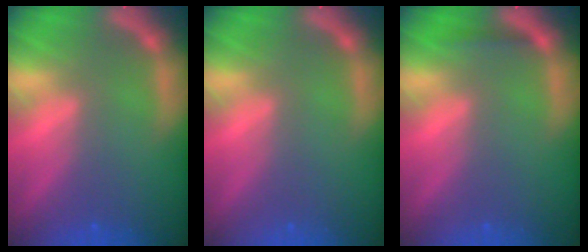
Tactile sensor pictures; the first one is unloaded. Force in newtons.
{"total": 0.0}
{"total": 0.9}